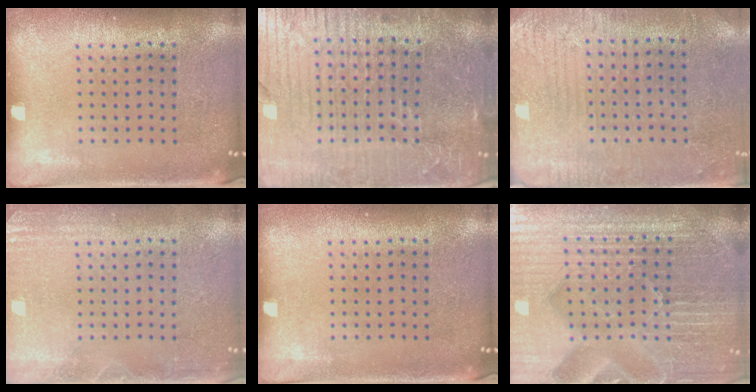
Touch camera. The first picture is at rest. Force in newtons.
{"total": 6.2, "press": 5.5, "slide": 2.9}
{"total": 3.0, "press": 2.8, "slide": 1.1}
{"total": 2.2, "press": 2.1, "slide": 0.3}
{"total": 0.0}
{"total": 6.7, "press": 5.8, "slide": 3.3}